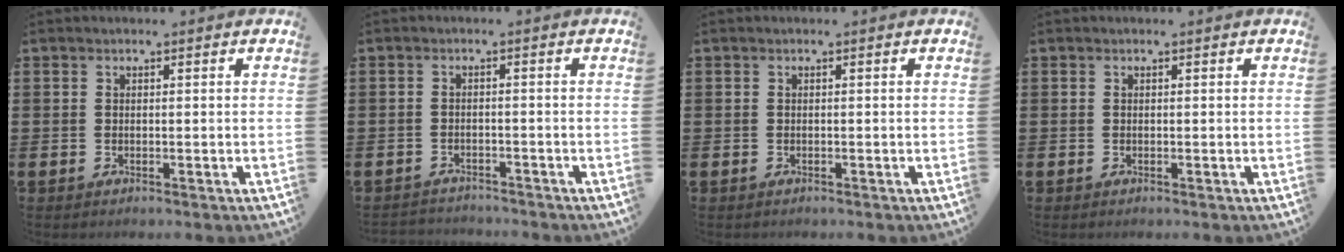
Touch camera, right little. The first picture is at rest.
{"total": 1.6, "force": [-1.5, 0.2, -0.2], "torque": [-0.001, 0.004, -0.035]}
{"total": 0.0}
{"total": 0.0}